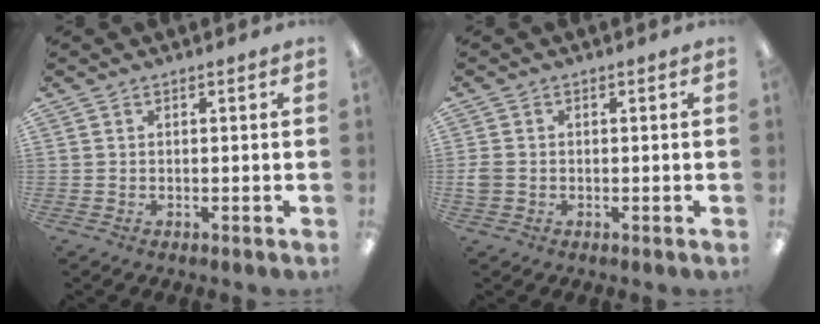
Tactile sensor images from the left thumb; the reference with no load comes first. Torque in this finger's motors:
{"motor_torque": [-0.37, 0.15, 0.12, -0.19, 0.00]}